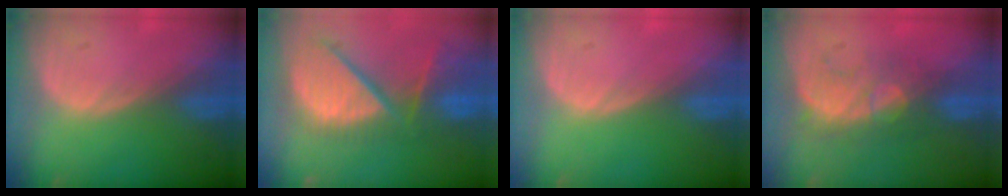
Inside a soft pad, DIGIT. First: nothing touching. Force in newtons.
{"total": 12.5, "press": 10.7, "slide": 6.5}
{"total": 0.0}
{"total": 8.2, "press": 7.3, "slide": 3.7}